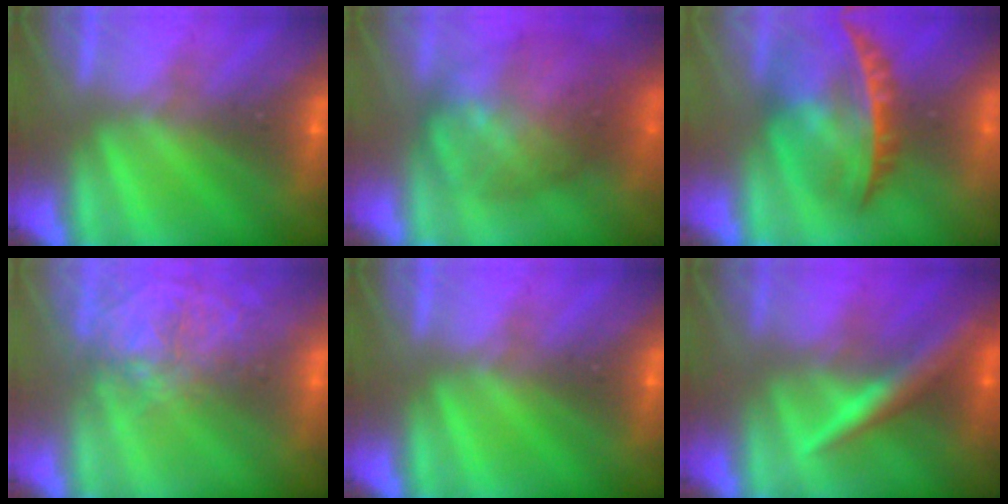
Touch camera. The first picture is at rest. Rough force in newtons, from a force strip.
{"total": 8.5}
{"total": 9.0}
{"total": 3.7}
{"total": 0.0}
{"total": 2.4}